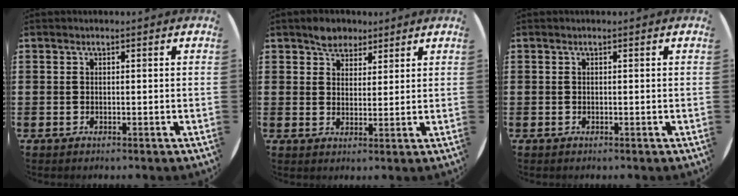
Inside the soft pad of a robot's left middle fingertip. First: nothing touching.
{"total": 3.5, "force": [2.9, 1.9, 0.3], "torque": [-0.005, 0.003, 0.056]}
{"total": 0.0}